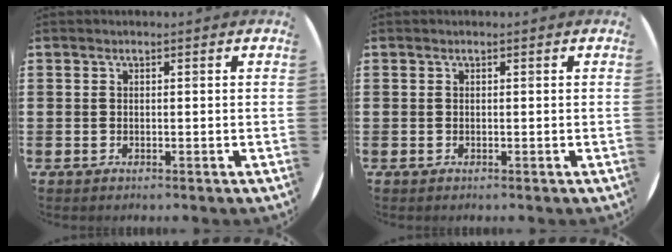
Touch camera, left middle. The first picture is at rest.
{"total": 0.0}